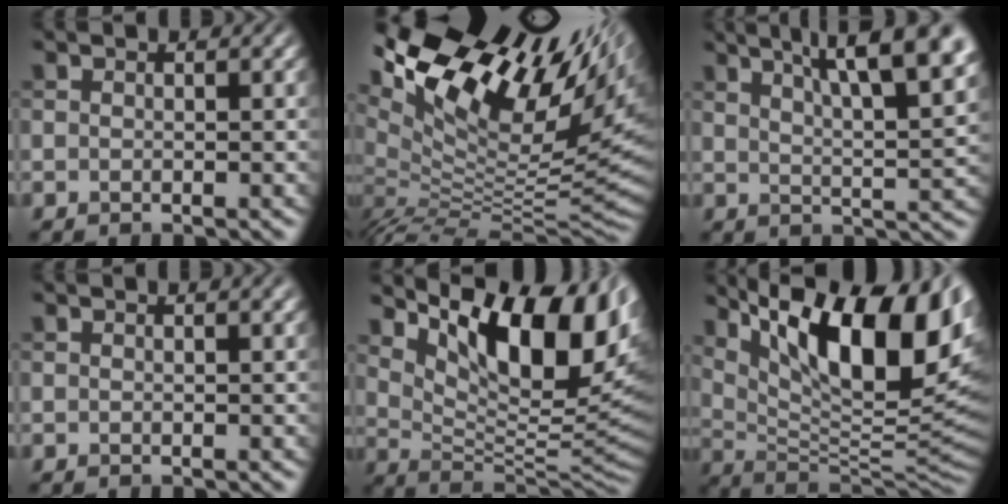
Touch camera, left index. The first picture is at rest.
{"total": 17.1, "force": [8.5, 5.9, 13.6], "torque": [-0.249, 0.034, 0.148]}
{"total": 11.0, "force": [6.3, 3.1, 8.5], "torque": [-0.088, 0.030, 0.072]}
{"total": 1.1, "force": [0.7, 0.3, 0.8], "torque": [-0.006, 0.005, 0.008]}
{"total": 12.8, "force": [6.4, 4.9, 10.0], "torque": [-0.152, 0.000, 0.115]}
{"total": 15.9, "force": [6.7, 5.9, 13.2], "torque": [-0.210, 0.003, 0.122]}